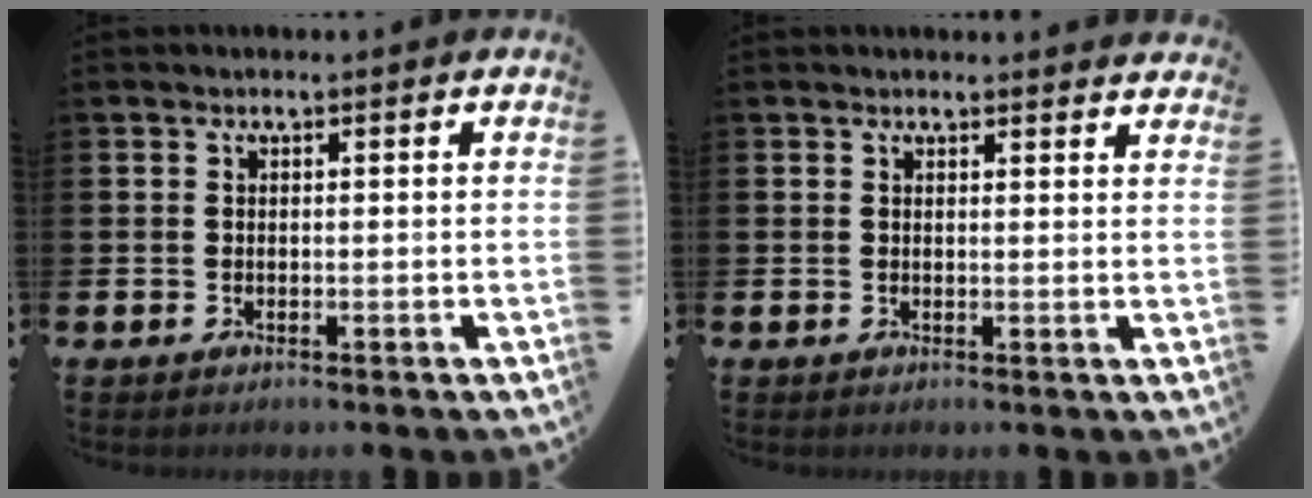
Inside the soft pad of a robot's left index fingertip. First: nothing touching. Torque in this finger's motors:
{"motor_torque": [0.27, -0.28, 0.01, 0.01]}